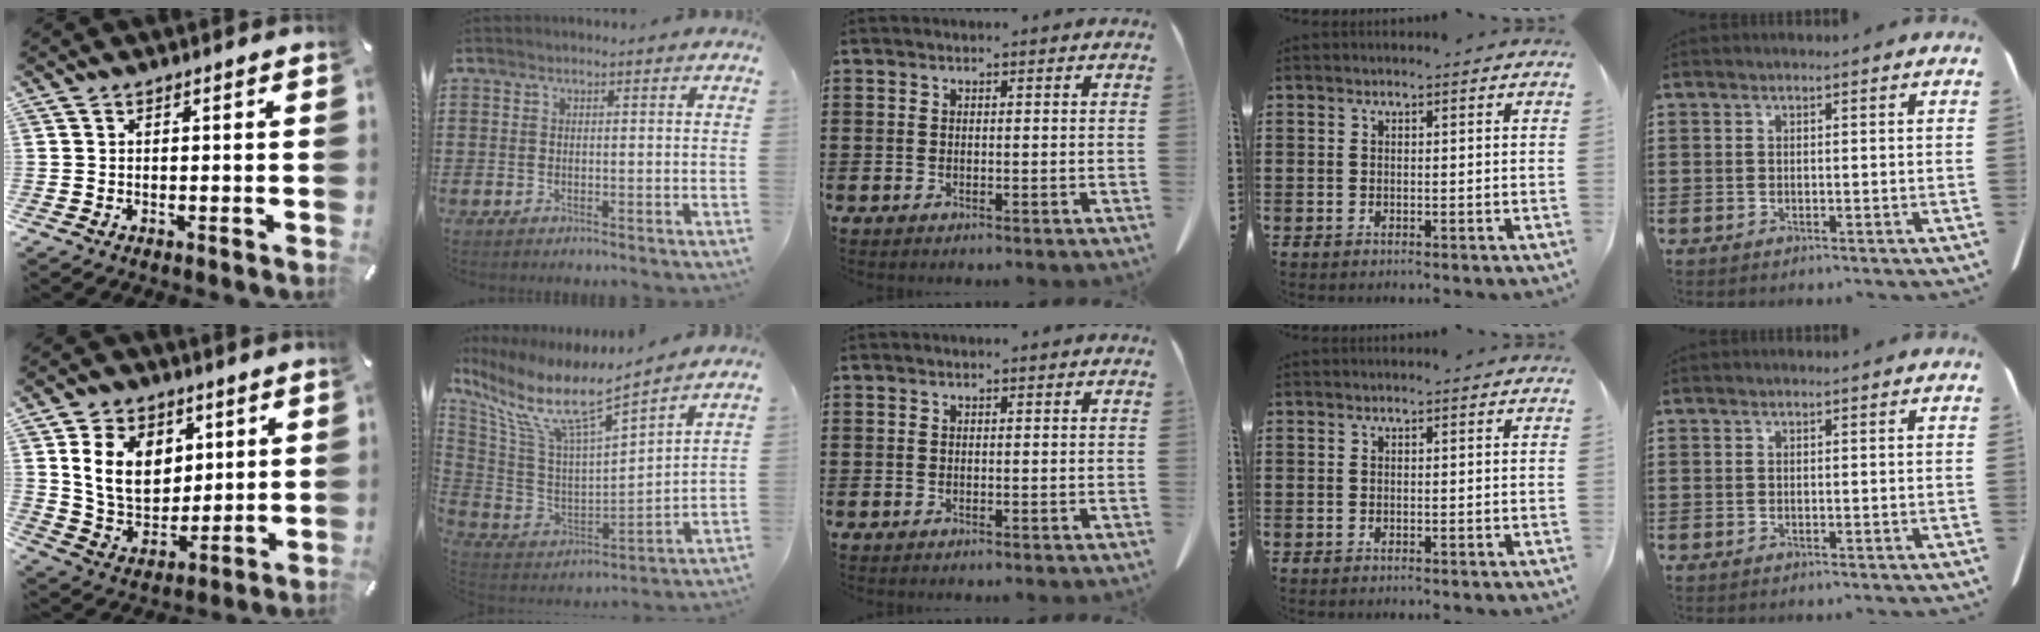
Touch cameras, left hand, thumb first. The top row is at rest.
{"thumb": {"total": 13.2, "force": [4.4, 10.5, 6.6], "torque": [-0.135, -0.014, 0.084]}, "index": {"total": 10.2, "force": [7.0, 1.5, 7.3], "torque": [-0.167, -0.051, 0.114]}}